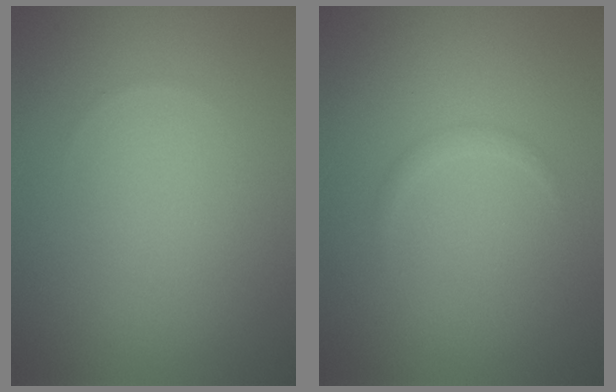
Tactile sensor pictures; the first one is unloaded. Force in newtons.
{"total": 0.7, "press": 0.7, "slide": 0.0}